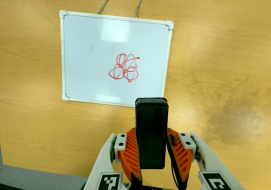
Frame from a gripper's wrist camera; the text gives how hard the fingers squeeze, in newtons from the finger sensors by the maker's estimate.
{"total": 4.7, "left": 3.3, "right": 6.1}